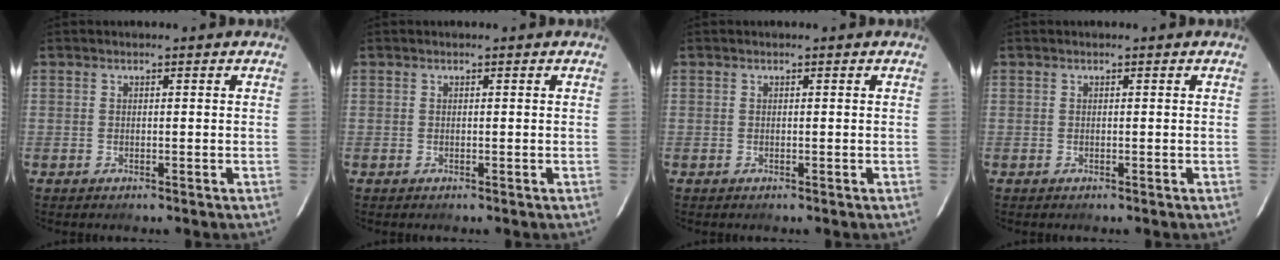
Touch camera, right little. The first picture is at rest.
{"total": 0.0}
{"total": 0.0}
{"total": 0.0}